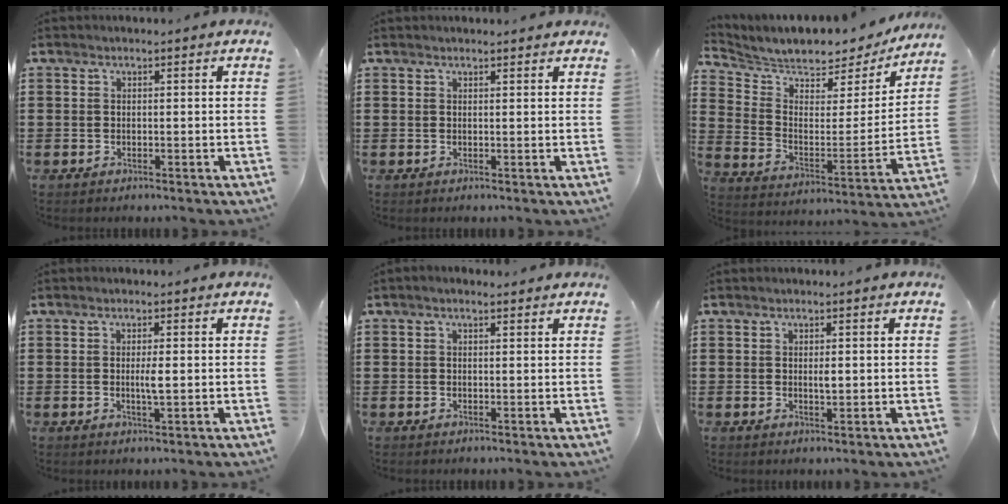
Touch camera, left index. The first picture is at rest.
{"total": 0.9, "force": [0.9, 0.0, 0.3], "torque": [-0.007, -0.001, 0.017]}
{"total": 5.8, "force": [5.6, 1.3, 0.7], "torque": [-0.051, -0.051, 0.094]}
{"total": 2.2, "force": [-0.1, 0.2, 2.2], "torque": [-0.042, -0.004, -0.004]}
{"total": 0.8, "force": [0.4, 0.3, 0.5], "torque": [-0.011, 0.004, 0.007]}
{"total": 1.4, "force": [0.1, 0.4, 1.3], "torque": [-0.026, 0.001, 0.001]}